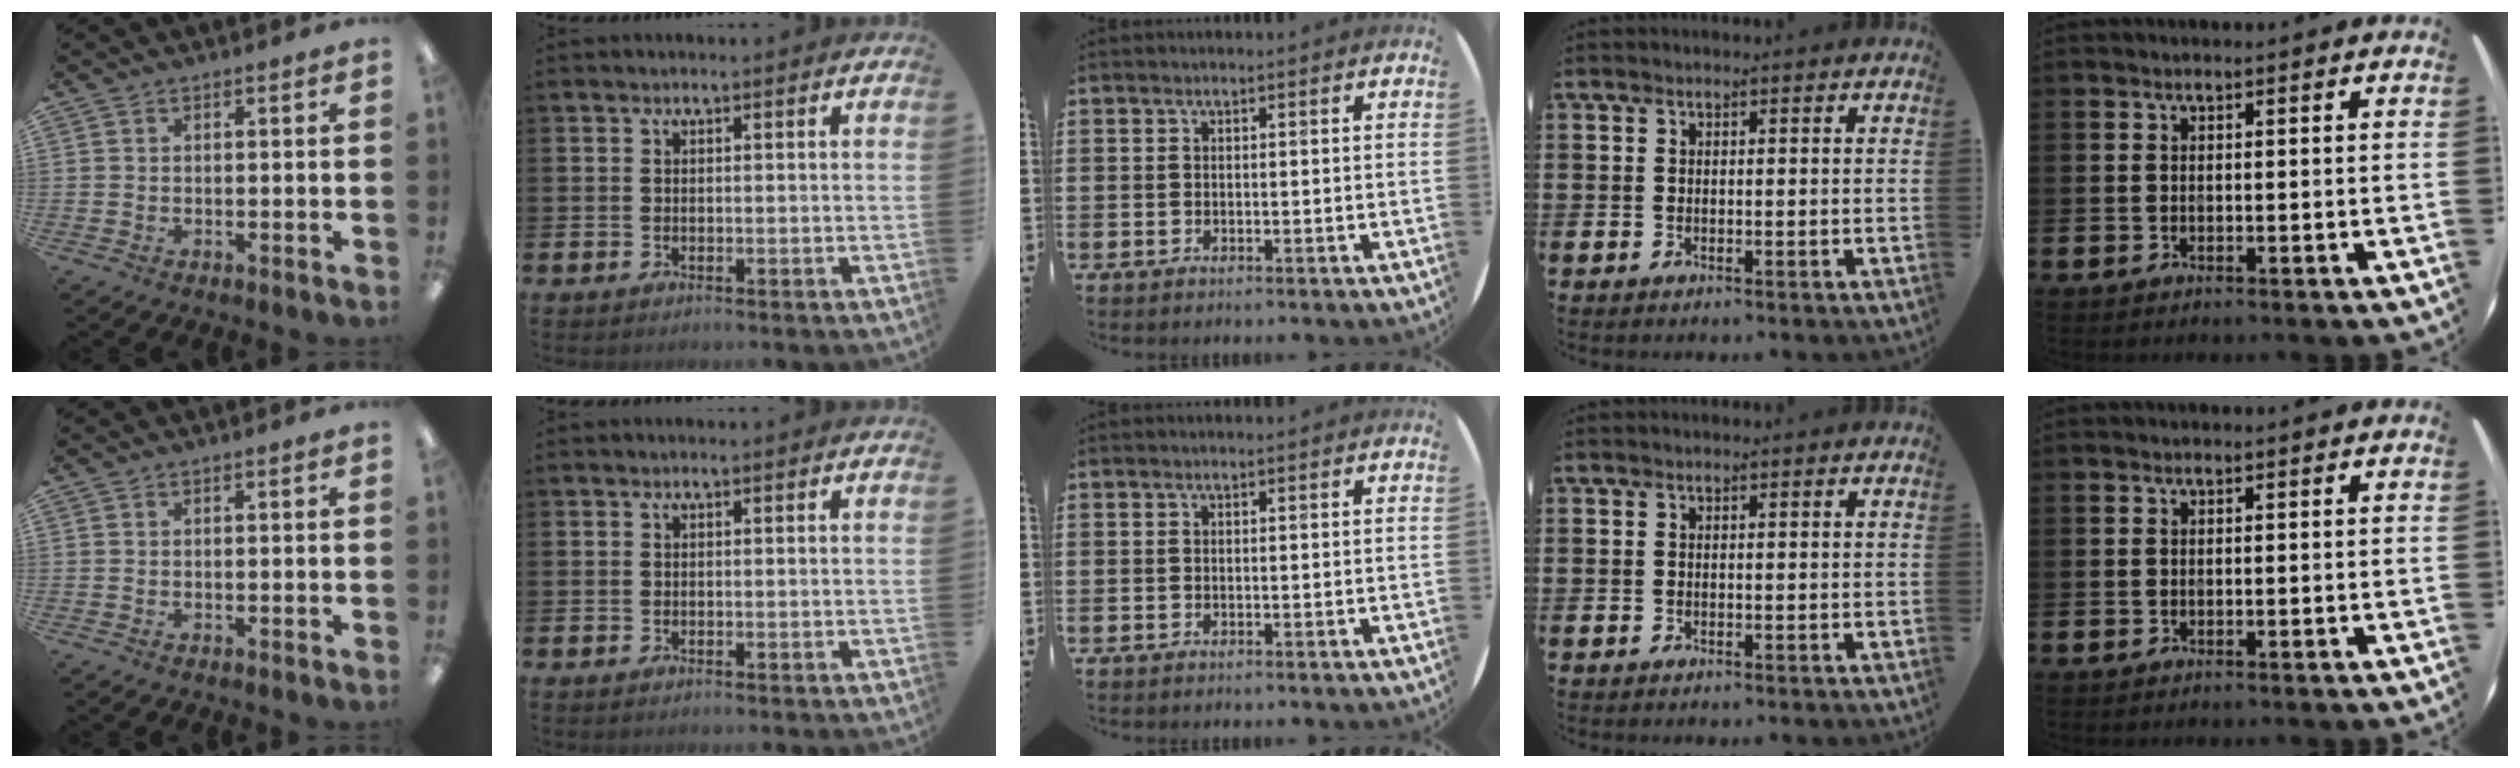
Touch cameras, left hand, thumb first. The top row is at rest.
{}